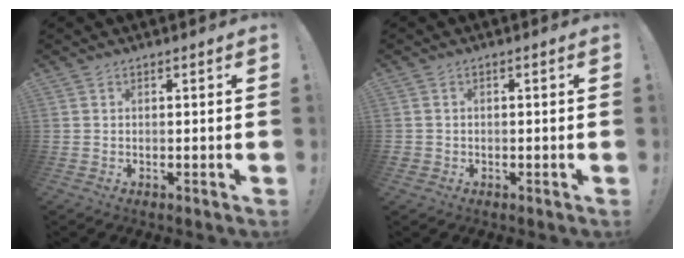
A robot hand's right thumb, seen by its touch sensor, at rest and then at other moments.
{"total": 1.2, "force": [-0.2, 1.2, 0.3], "torque": [-0.013, 0.005, -0.001]}